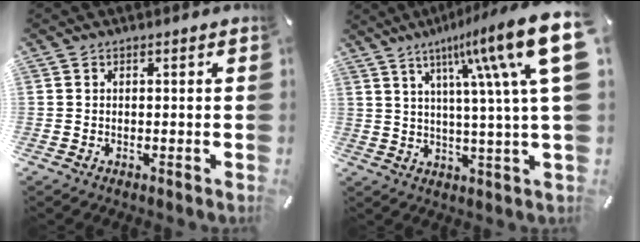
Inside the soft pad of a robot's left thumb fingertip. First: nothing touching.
{"total": 22.0, "force": [8.3, 3.7, 20.0], "torque": [-0.300, -0.042, 0.119]}